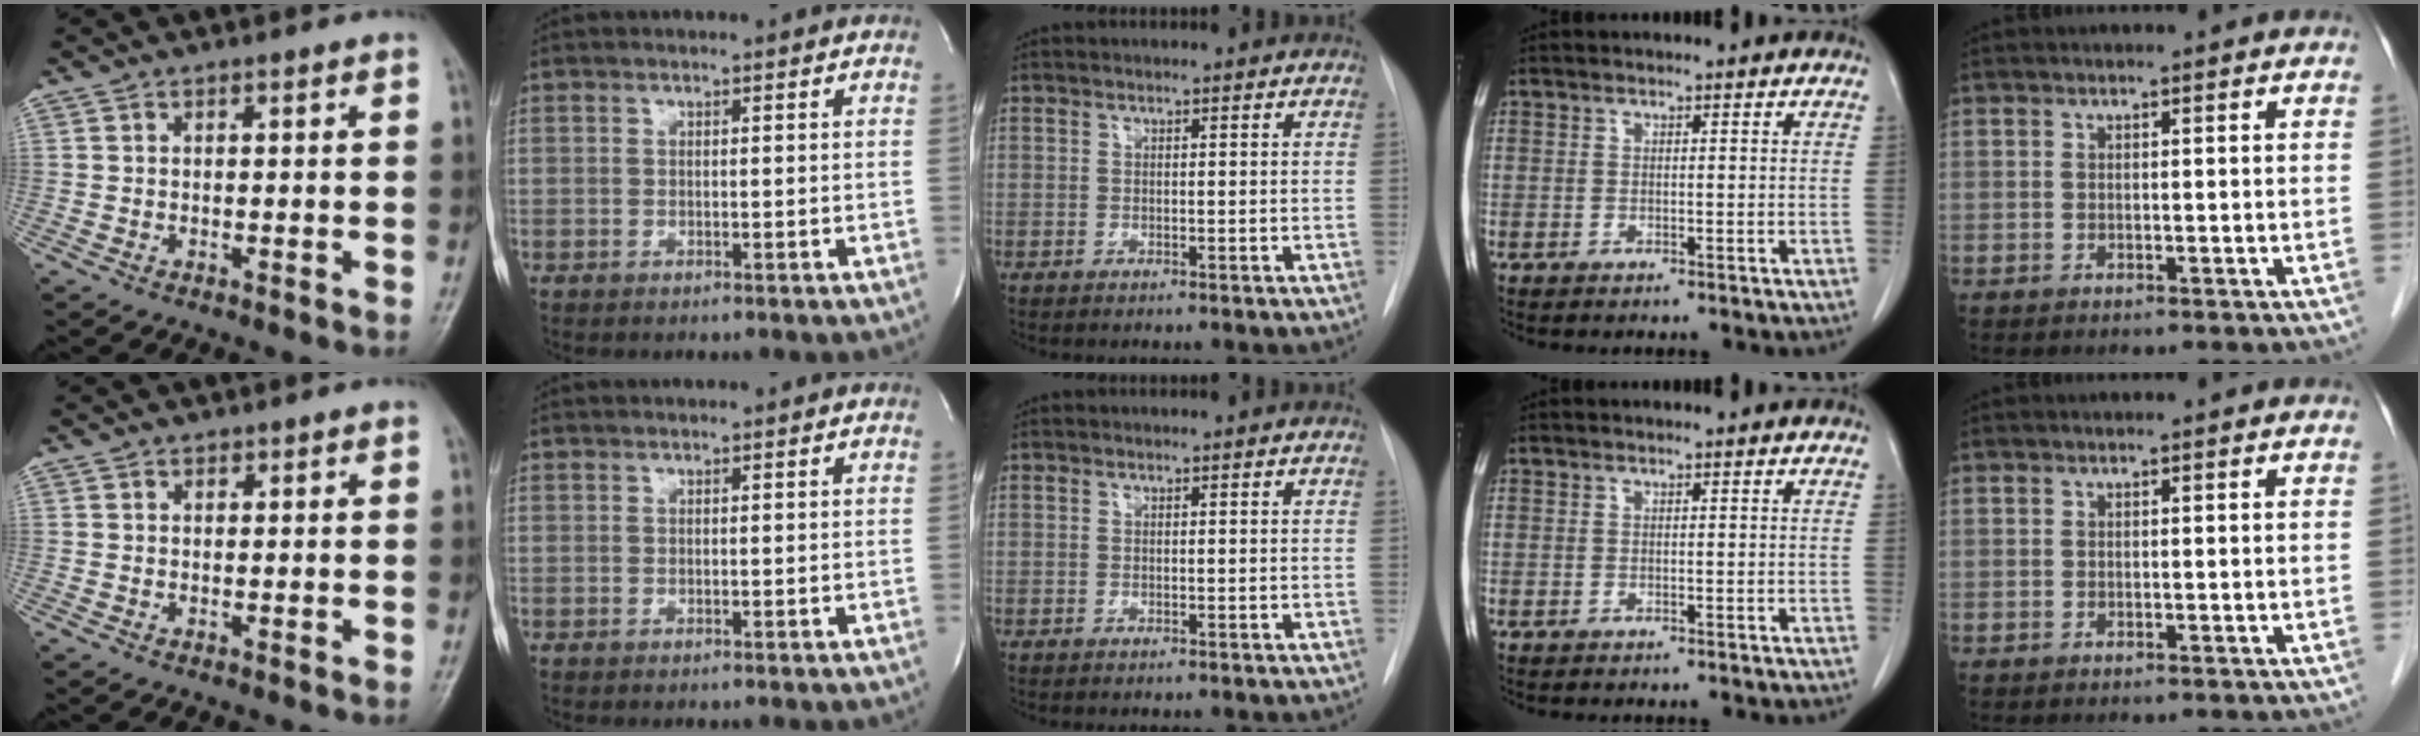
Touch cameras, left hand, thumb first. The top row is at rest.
{"thumb": {"total": 0.5, "force": [0.3, 0.4, 0.1], "torque": [0.000, -0.002, 0.004]}}